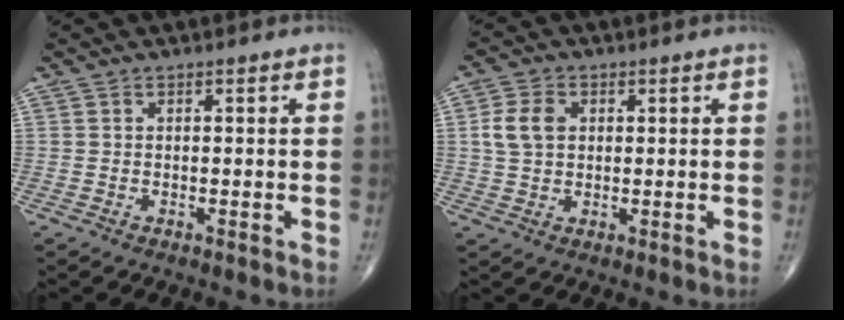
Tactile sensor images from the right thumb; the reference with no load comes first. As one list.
[{"total": 5.8, "force": [1.1, 4.1, 3.9], "torque": [-0.075, 0.003, 0.020]}]